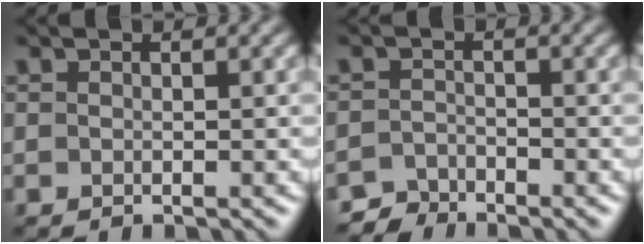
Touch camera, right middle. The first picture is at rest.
{"total": 2.1, "force": [-2.0, 0.5, -0.1], "torque": [0.005, 0.005, -0.042]}